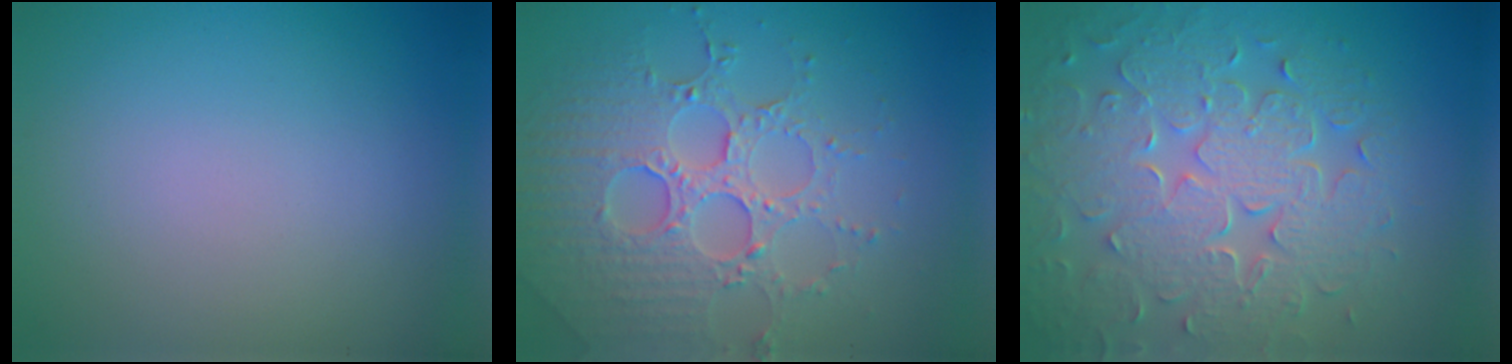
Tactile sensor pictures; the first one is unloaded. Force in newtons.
{"total": 6.0, "press": 5.0, "slide": 3.4}
{"total": 8.7, "press": 6.3, "slide": 6.0}